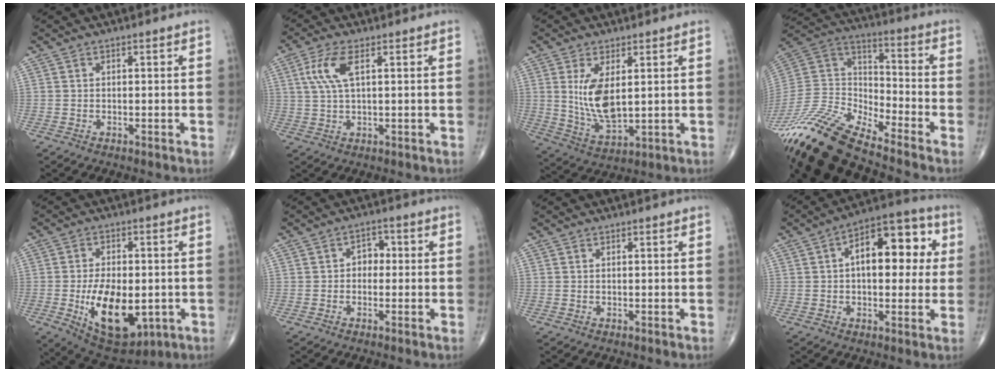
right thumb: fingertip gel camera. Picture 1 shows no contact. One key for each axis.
{"total": 5.9, "fx": 1.9, "fy": 1.9, "fz": 5.2, "tx": -0.132, "ty": 0.004, "tz": 0.042}
{"total": 9.5, "fx": 1.9, "fy": 4.3, "fz": 8.3, "tx": -0.154, "ty": -0.023, "tz": 0.049}
{"total": 16.3, "fx": -14.8, "fy": 2.2, "fz": 6.3, "tx": -0.125, "ty": 0.071, "tz": -0.293}
{"total": 15.9, "fx": -3.4, "fy": 8.5, "fz": 12.9, "tx": -0.188, "ty": -0.006, "tz": -0.034}
{"total": 3.2, "fx": -0.2, "fy": 2.5, "fz": 2.0, "tx": -0.009, "ty": 0.016, "tz": -0.012}
{"total": 0.0}
{"total": 15.5, "fx": 2.7, "fy": 8.1, "fz": 12.9, "tx": -0.148, "ty": 0.027, "tz": 0.031}